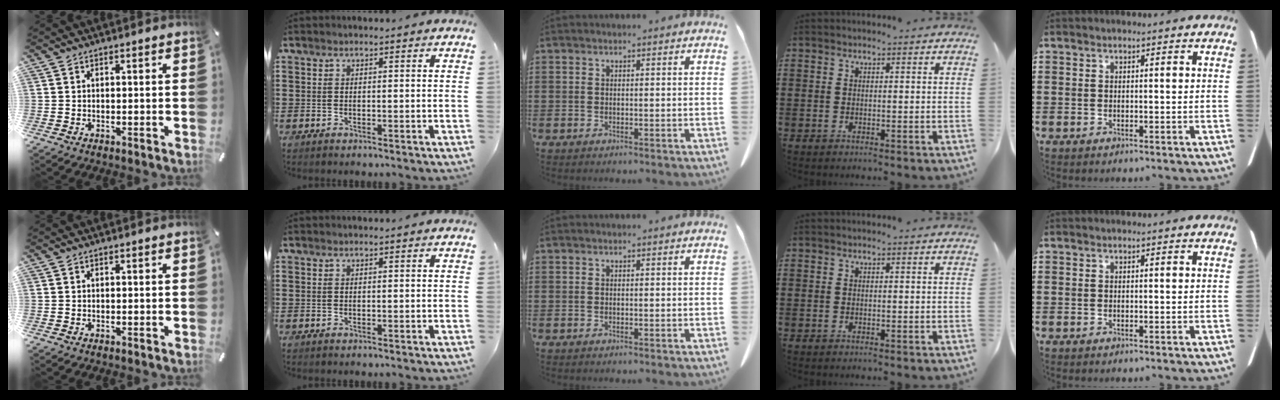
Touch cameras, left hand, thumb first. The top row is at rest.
{}